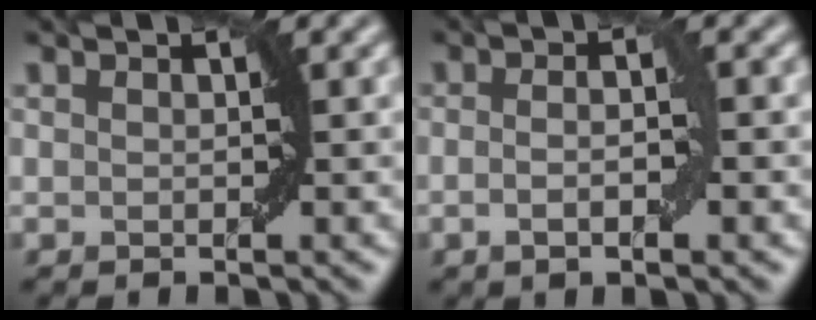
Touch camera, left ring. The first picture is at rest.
{"total": 2.8, "force": [-0.5, 0.6, 2.7], "torque": [-0.043, -0.004, -0.009]}